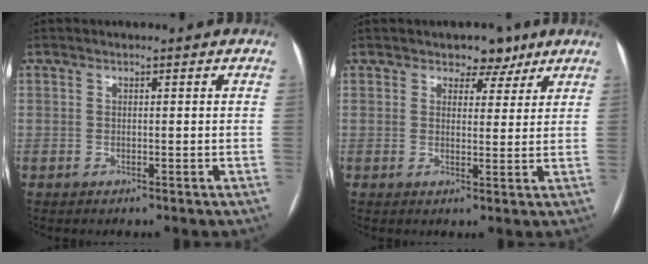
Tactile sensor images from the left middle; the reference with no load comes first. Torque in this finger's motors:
{"motor_torque": [0.21, -0.21, 0.00, 0.02]}